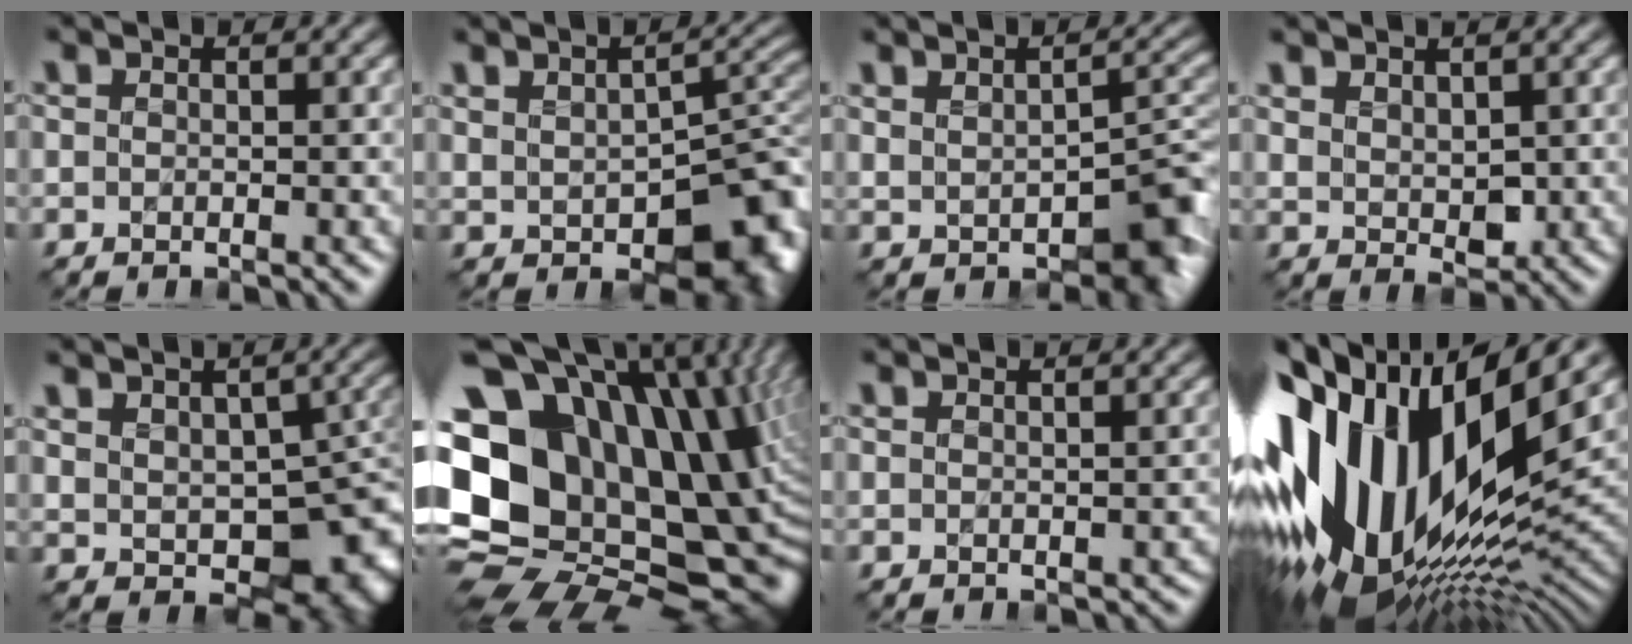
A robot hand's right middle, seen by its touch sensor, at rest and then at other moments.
{"total": 9.9, "force": [-3.3, 5.5, 7.5], "torque": [-0.103, -0.026, -0.033]}
{"total": 6.4, "force": [-2.6, 3.2, 4.9], "torque": [-0.062, -0.016, -0.026]}
{"total": 2.2, "force": [1.0, 1.2, 1.5], "torque": [-0.029, -0.007, 0.029]}
{"total": 11.5, "force": [-1.7, 7.2, 8.8], "torque": [-0.108, -0.027, -0.001]}
{"total": 21.7, "force": [2.5, 16.2, 14.3], "torque": [-0.277, -0.035, 0.065]}
{"total": 0.7, "force": [-0.3, 0.5, 0.3], "torque": [-0.003, -0.004, -0.004]}
{"total": 17.2, "force": [1.2, 9.0, 14.6], "torque": [-0.288, -0.007, 0.018]}